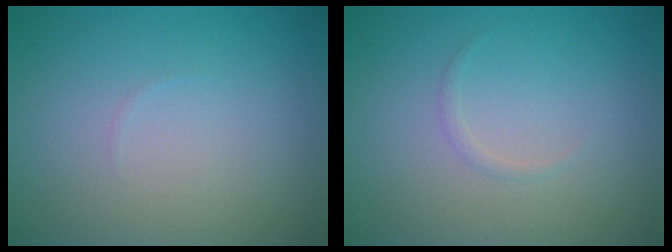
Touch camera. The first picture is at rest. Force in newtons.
{"total": 0.6, "press": 0.6, "slide": 0.1}